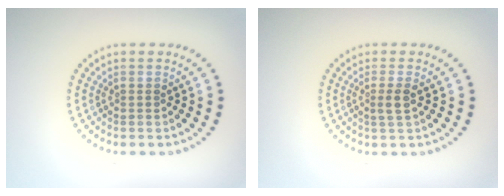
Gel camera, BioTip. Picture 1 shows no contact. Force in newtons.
{"total": 1.5, "press": 1.2, "slide": 0.8}